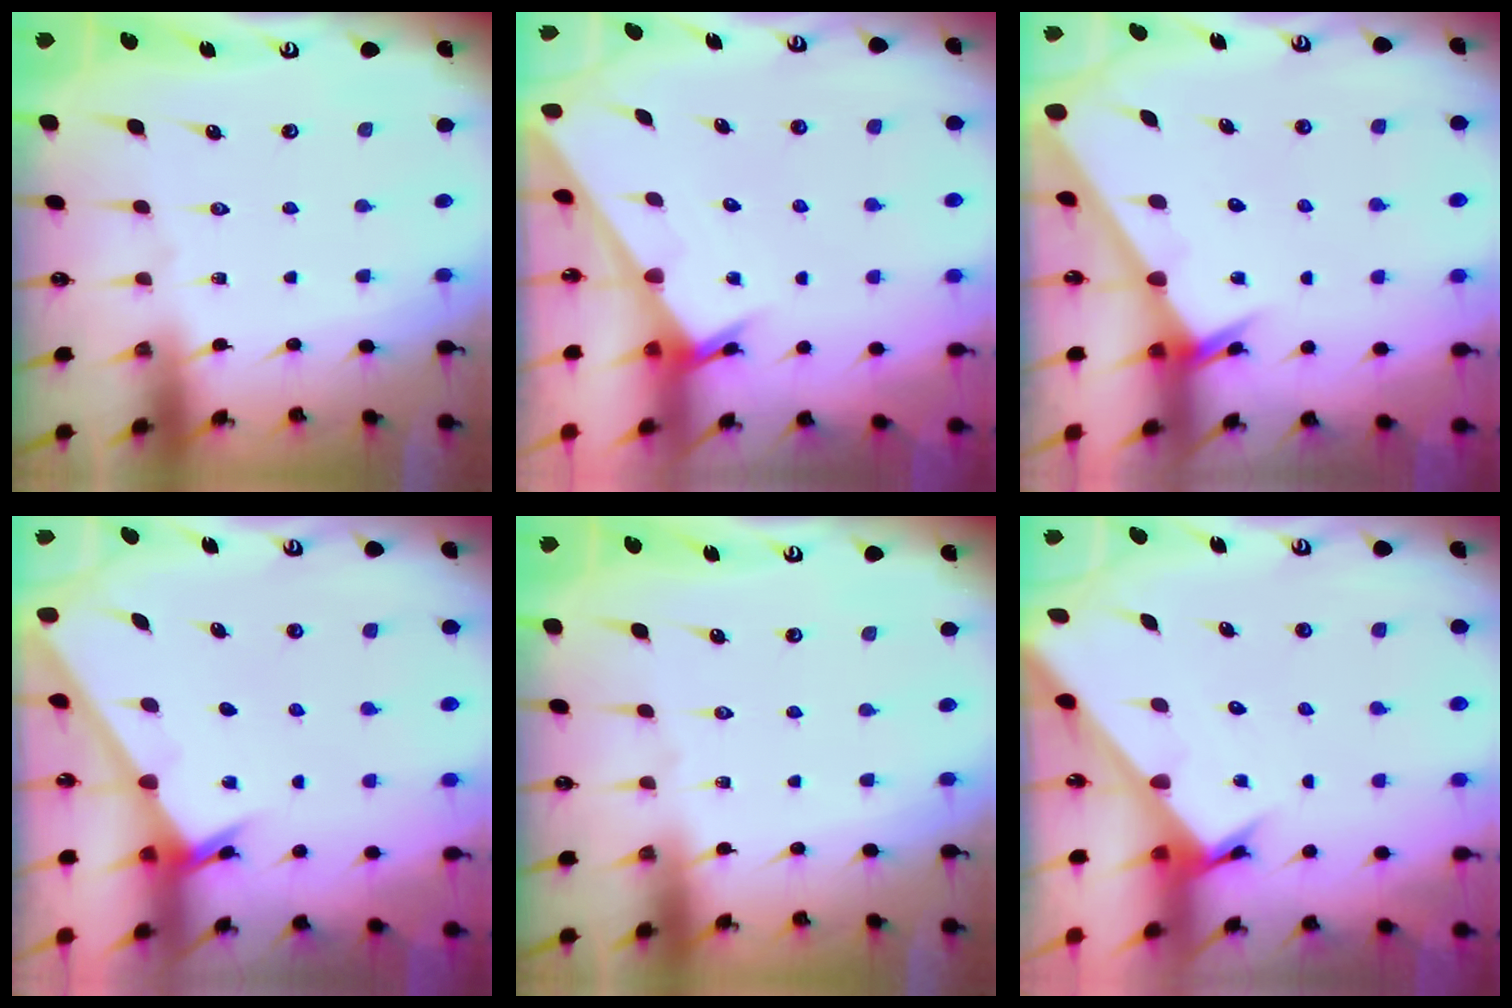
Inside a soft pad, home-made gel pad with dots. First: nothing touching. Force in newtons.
{"total": 2.4, "press": 2.4, "slide": 0.1}
{"total": 2.3, "press": 2.3, "slide": 0.1}
{"total": 2.4, "press": 2.4, "slide": 0.2}
{"total": 0.0}
{"total": 2.6, "press": 2.6, "slide": 0.2}